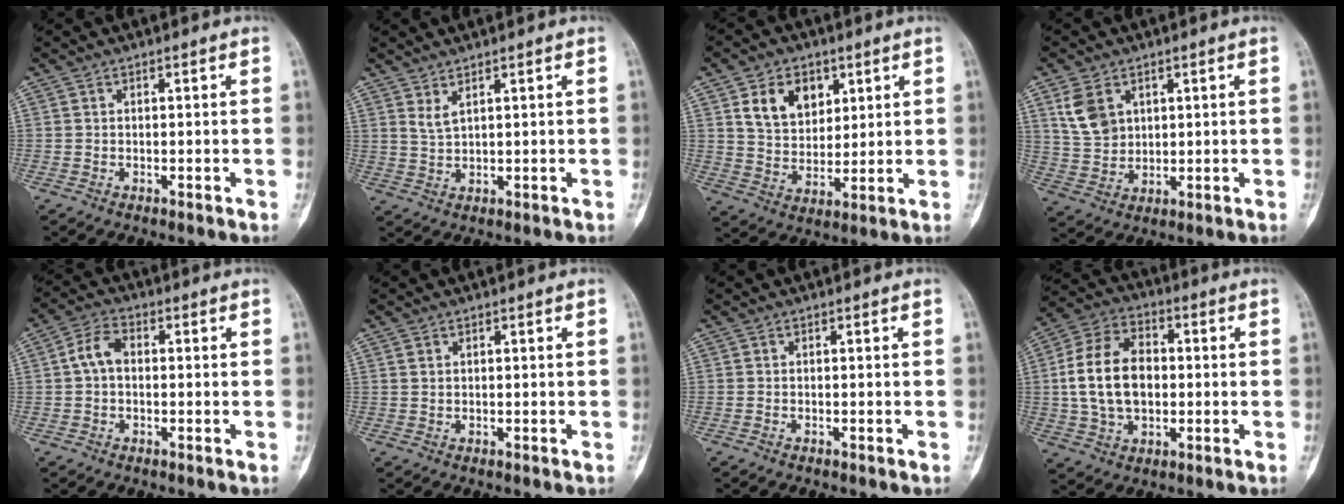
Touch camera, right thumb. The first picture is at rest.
{"total": 2.6, "force": [1.8, 0.6, 1.8], "torque": [-0.038, -0.018, 0.043]}
{"total": 10.4, "force": [4.4, 7.4, 5.8], "torque": [-0.064, -0.024, 0.085]}
{"total": 7.5, "force": [3.3, 5.3, 4.0], "torque": [-0.064, -0.009, 0.077]}
{"total": 4.9, "force": [0.1, 3.3, 3.7], "torque": [-0.067, 0.016, -0.008]}
{"total": 0.8, "force": [0.5, 0.5, 0.3], "torque": [-0.004, 0.001, 0.011]}
{"total": 0.0}
{"total": 14.7, "force": [0.3, 10.0, 10.8], "torque": [-0.190, 0.021, 0.005]}